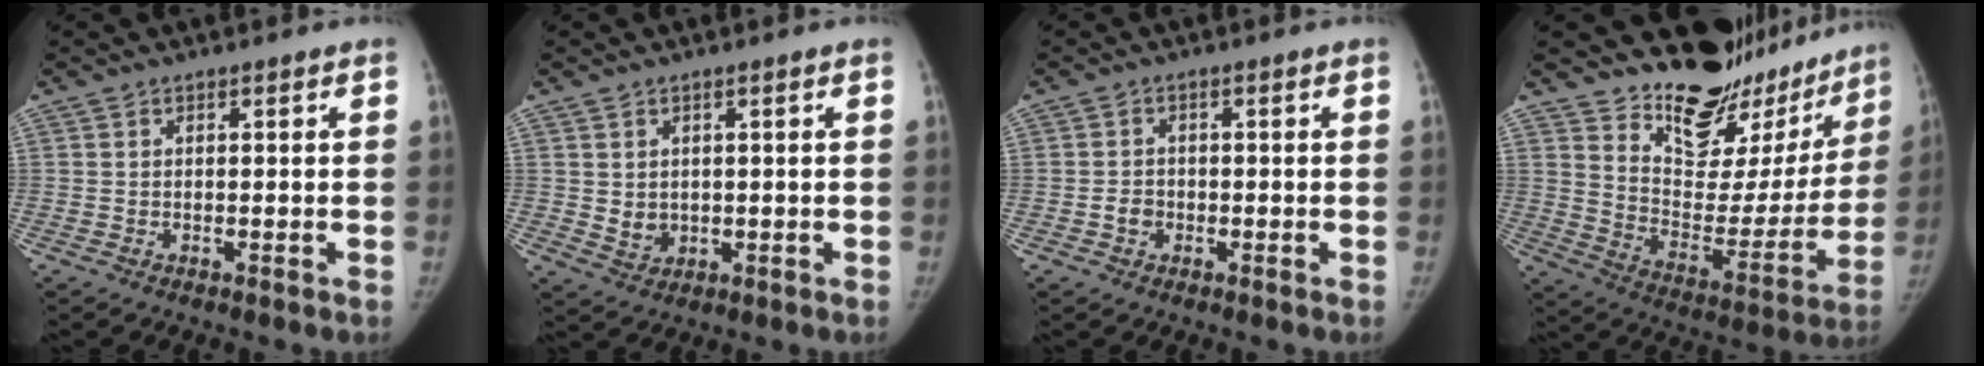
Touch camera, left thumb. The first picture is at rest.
{"total": 3.0, "force": [0.7, 2.5, 1.6], "torque": [-0.018, -0.011, 0.023]}
{"total": 1.8, "force": [-0.6, 1.5, 0.8], "torque": [-0.009, 0.005, -0.011]}
{"total": 23.1, "force": [20.1, 9.3, 6.6], "torque": [-0.041, -0.148, 0.286]}